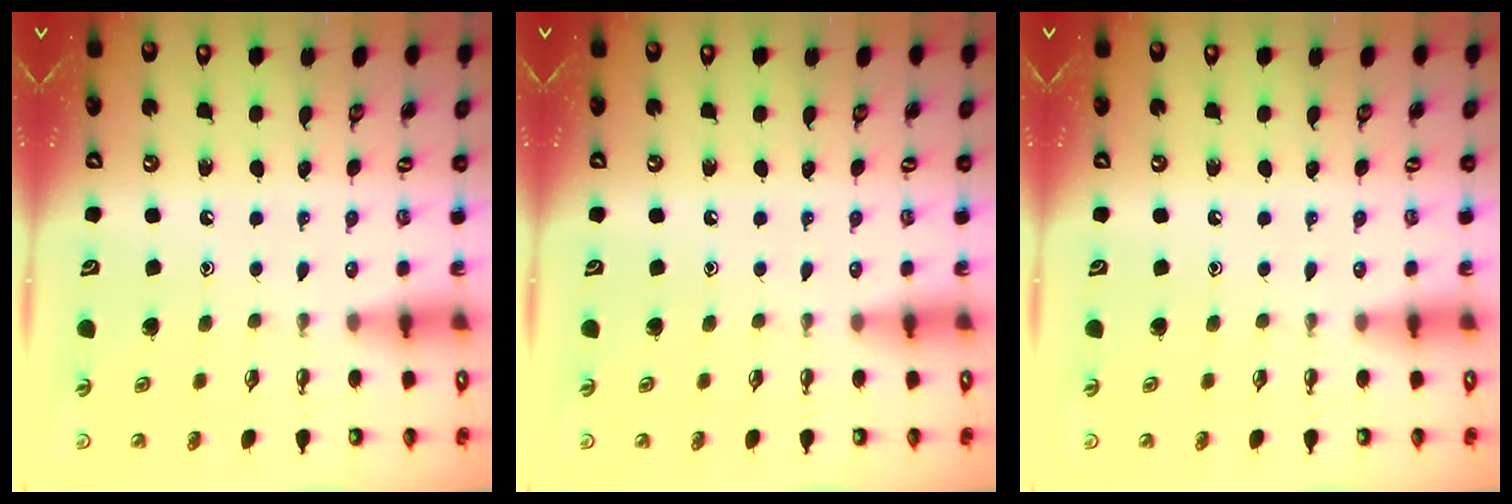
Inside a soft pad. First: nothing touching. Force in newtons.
{"total": 0.0}
{"total": 0.0}